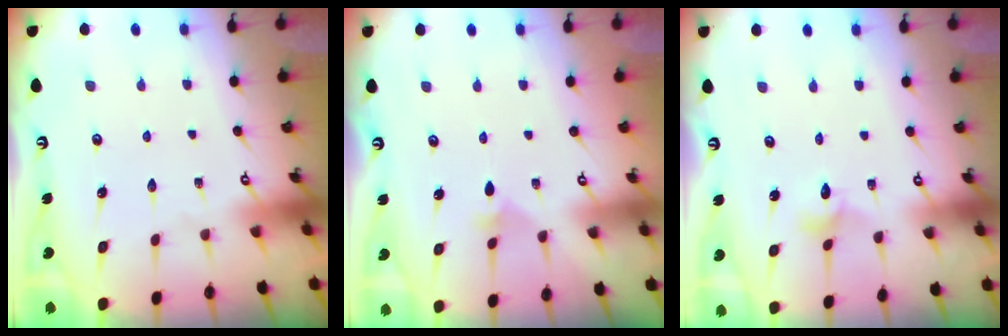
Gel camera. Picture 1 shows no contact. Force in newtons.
{"total": 2.2, "press": 2.2, "slide": 0.6}
{"total": 3.4, "press": 3.4, "slide": 0.3}